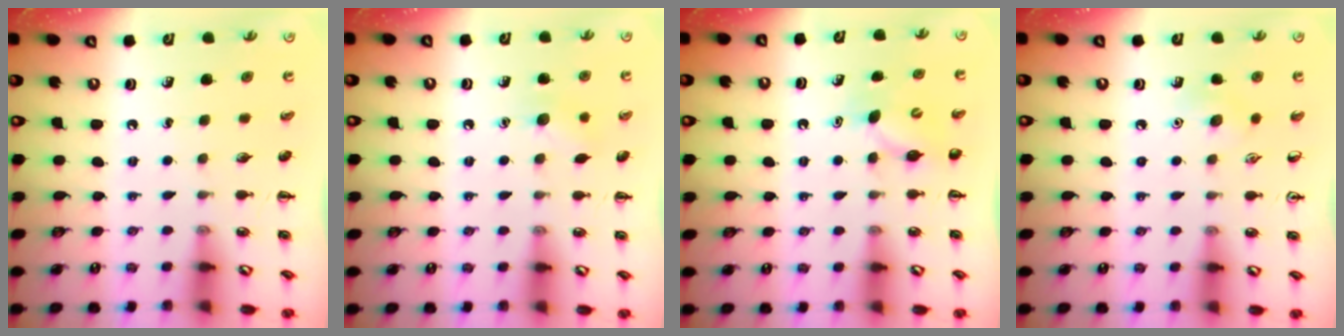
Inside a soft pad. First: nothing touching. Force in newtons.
{"total": 7.4, "press": 7.1, "slide": 1.8}
{"total": 6.8, "press": 6.6, "slide": 1.6}
{"total": 7.0, "press": 6.8, "slide": 2.0}